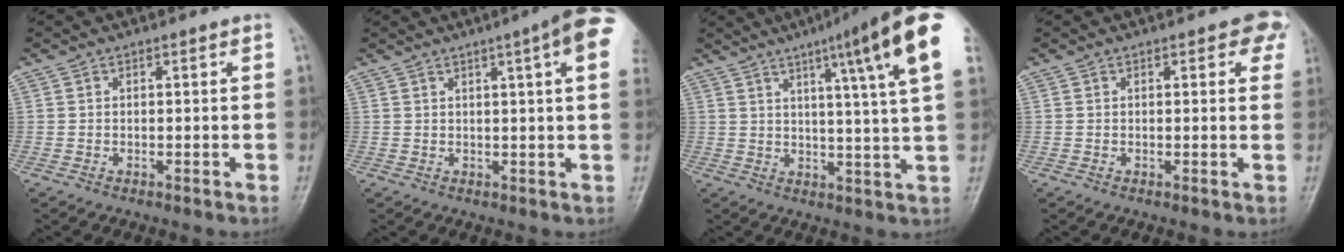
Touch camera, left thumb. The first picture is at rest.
{"total": 11.3, "force": [4.8, 1.3, 10.1], "torque": [-0.119, 0.002, 0.047]}
{"total": 17.7, "force": [8.4, 1.1, 15.6], "torque": [-0.207, -0.023, 0.102]}
{"total": 3.9, "force": [2.0, 2.0, 2.6], "torque": [0.004, -0.002, 0.012]}